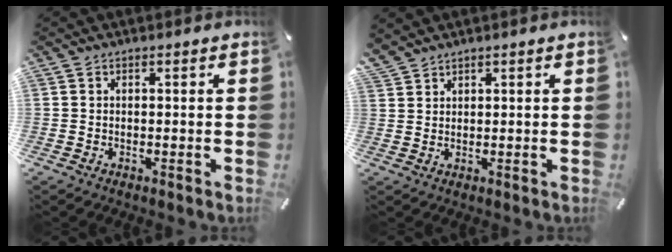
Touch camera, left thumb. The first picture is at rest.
{"total": 2.4, "force": [2.2, 0.7, 0.7], "torque": [-0.016, -0.006, 0.042]}